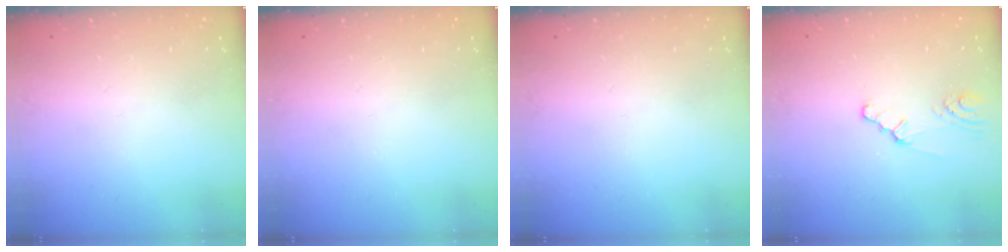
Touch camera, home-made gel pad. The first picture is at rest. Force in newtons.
{"total": 0.0}
{"total": 0.0}
{"total": 2.3, "press": 2.3, "slide": 0.4}